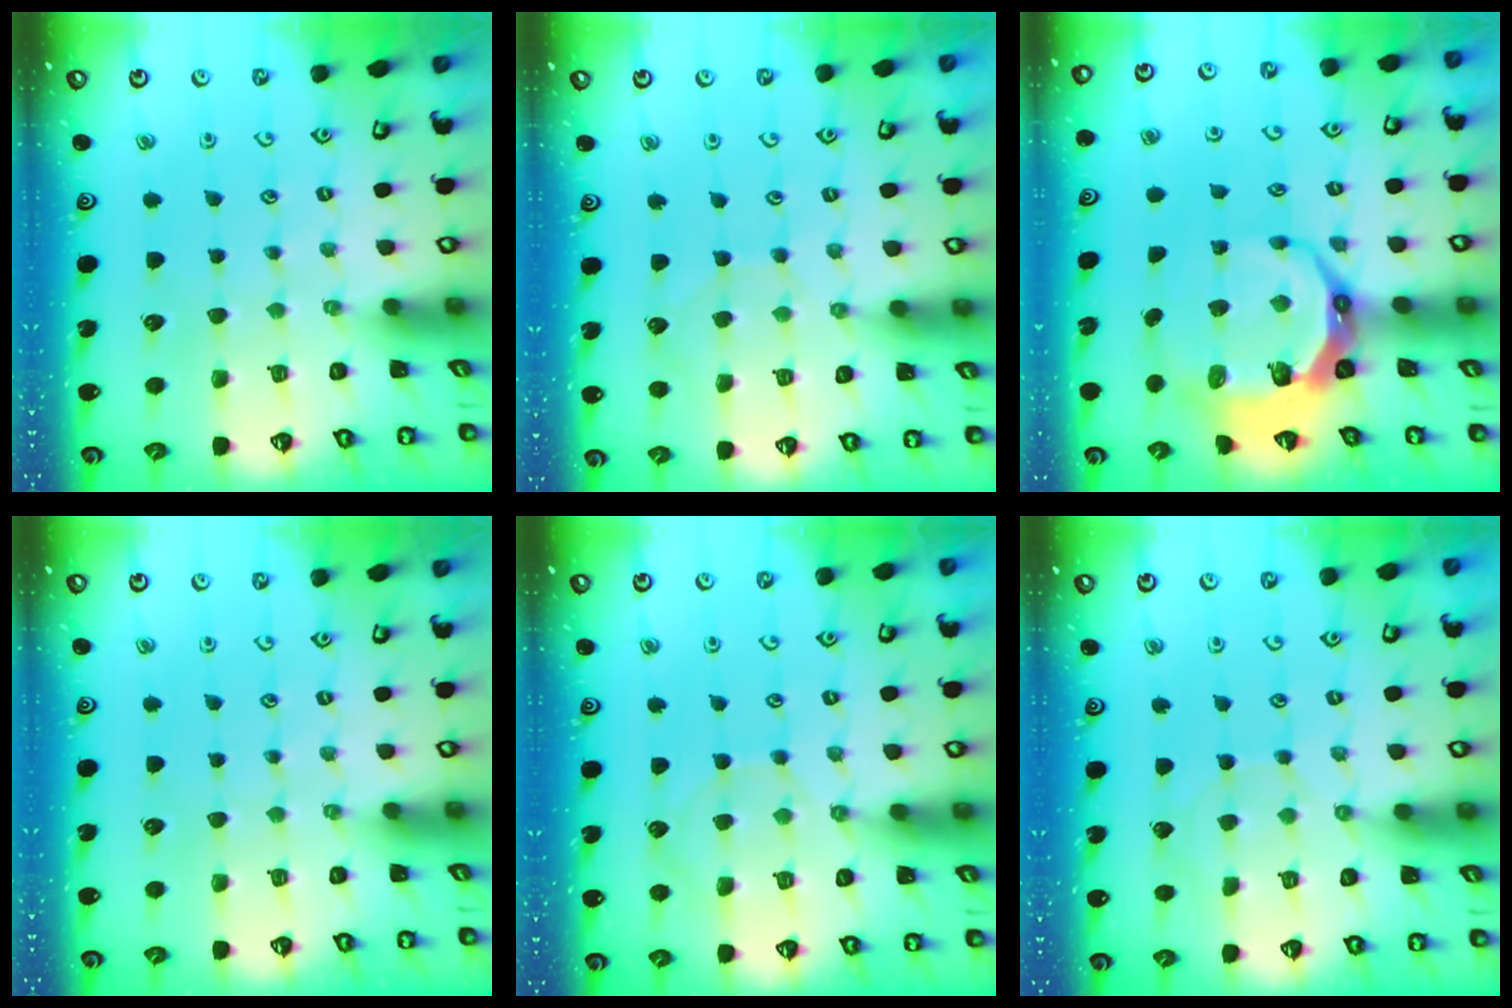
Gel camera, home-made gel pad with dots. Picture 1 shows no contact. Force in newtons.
{"total": 4.4, "press": 4.4, "slide": 0.4}
{"total": 11.3, "press": 10.3, "slide": 4.5}
{"total": 0.0}
{"total": 6.2, "press": 6.1, "slide": 0.7}
{"total": 2.9, "press": 2.9, "slide": 0.3}